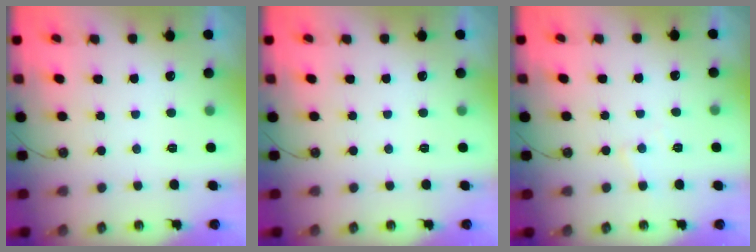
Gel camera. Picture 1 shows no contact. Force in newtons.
{"total": 0.0}
{"total": 5.8, "press": 5.7, "slide": 0.8}